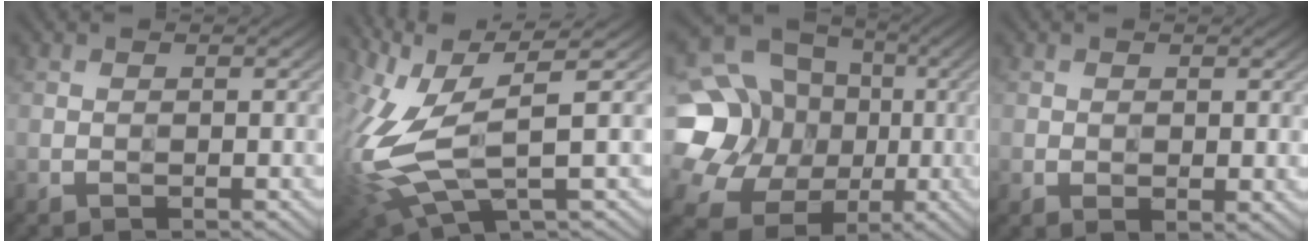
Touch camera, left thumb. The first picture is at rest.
{"total": 12.7, "force": [0.3, 4.6, 11.9], "torque": [-0.287, -0.010, 0.018]}
{"total": 22.4, "force": [-0.5, 20.6, 8.8], "torque": [-0.240, 0.017, -0.031]}
{"total": 1.9, "force": [0.1, 1.1, 1.6], "torque": [-0.028, -0.008, 0.006]}